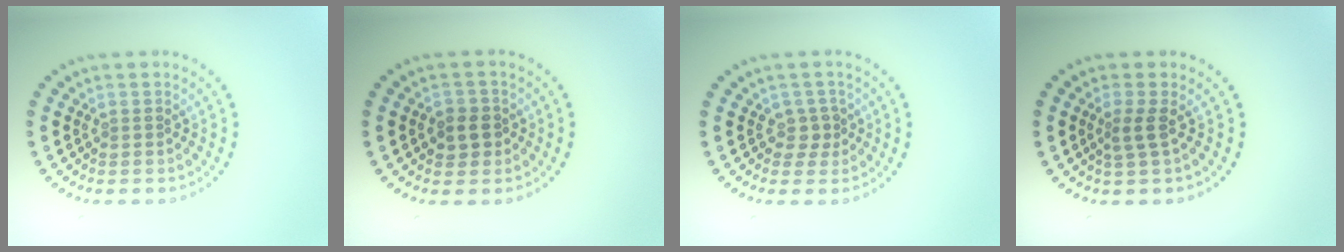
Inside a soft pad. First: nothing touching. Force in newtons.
{"total": 2.0, "press": 1.9, "slide": 0.7}
{"total": 1.4, "press": 1.1, "slide": 0.9}
{"total": 1.7, "press": 1.2, "slide": 1.2}